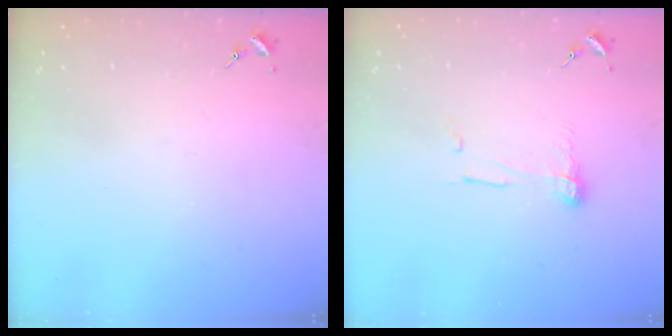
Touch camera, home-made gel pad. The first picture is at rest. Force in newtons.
{"total": 7.0, "press": 7.0, "slide": 0.2}